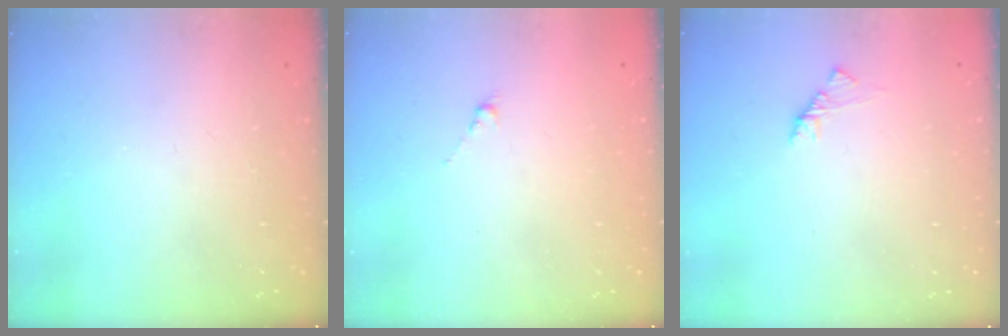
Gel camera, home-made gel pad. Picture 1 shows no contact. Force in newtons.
{"total": 0.0}
{"total": 1.7, "press": 1.6, "slide": 0.5}